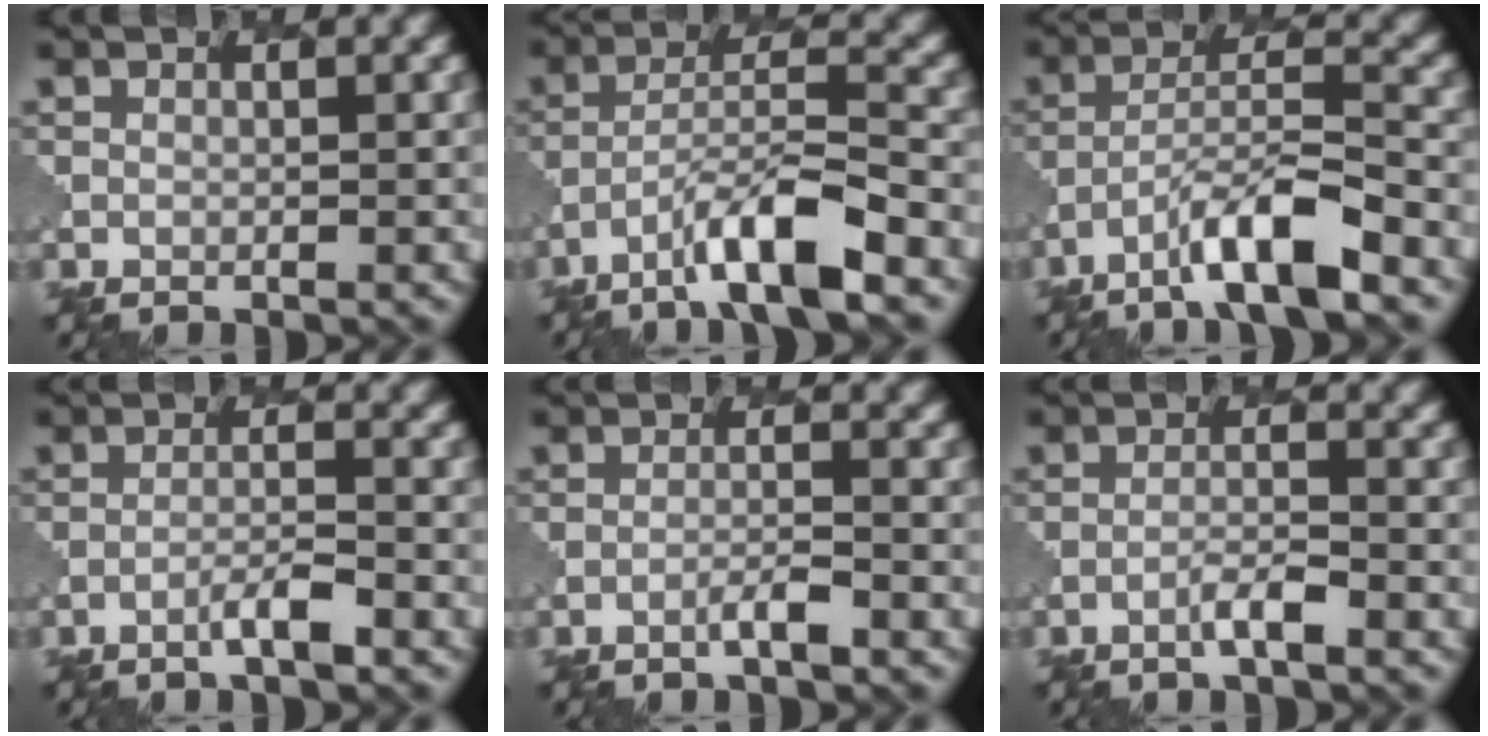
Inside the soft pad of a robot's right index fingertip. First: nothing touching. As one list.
[{"total": 7.0, "force": [-4.4, 1.4, 5.3], "torque": [-0.092, 0.009, -0.075]}, {"total": 6.9, "force": [-4.4, 1.4, 5.1], "torque": [-0.088, 0.009, -0.075]}, {"total": 2.2, "force": [-1.4, 0.1, 1.7], "torque": [-0.030, 0.006, -0.030]}, {"total": 1.6, "force": [-0.9, 0.1, 1.2], "torque": [-0.019, 0.007, -0.021]}, {"total": 1.9, "force": [-1.1, 0.1, 1.5], "torque": [-0.029, 0.007, -0.024]}]